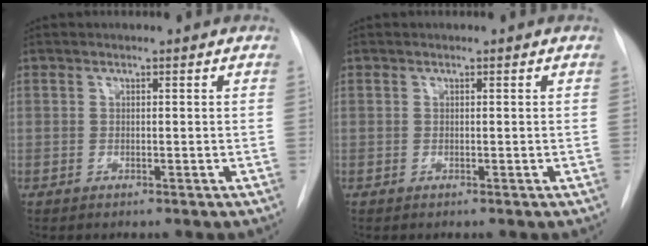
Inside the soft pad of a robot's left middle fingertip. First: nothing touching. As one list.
[{"total": 0.0}]